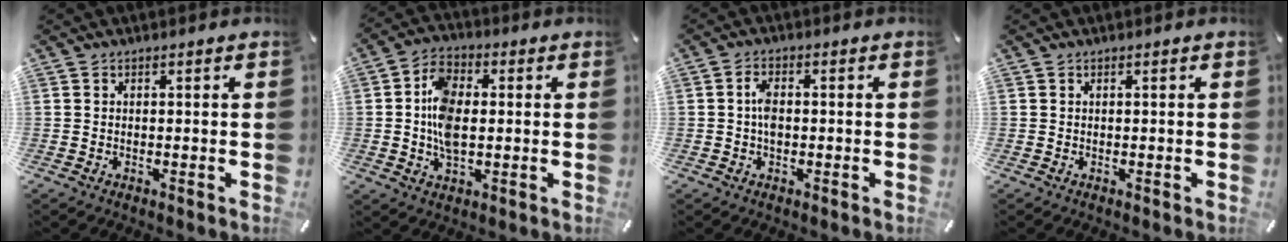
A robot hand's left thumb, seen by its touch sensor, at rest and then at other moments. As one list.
[{"total": 9.4, "force": [-0.1, 6.0, 7.3], "torque": [-0.151, 0.007, -0.004]}, {"total": 3.4, "force": [-0.2, 1.9, 2.8], "torque": [-0.054, 0.004, -0.004]}, {"total": 0.0}]